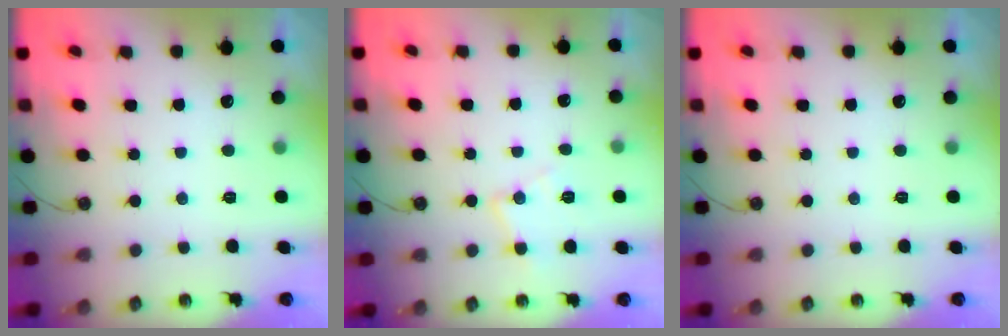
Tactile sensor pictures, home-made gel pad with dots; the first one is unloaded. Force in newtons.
{"total": 8.3, "press": 8.3, "slide": 0.6}
{"total": 0.0}